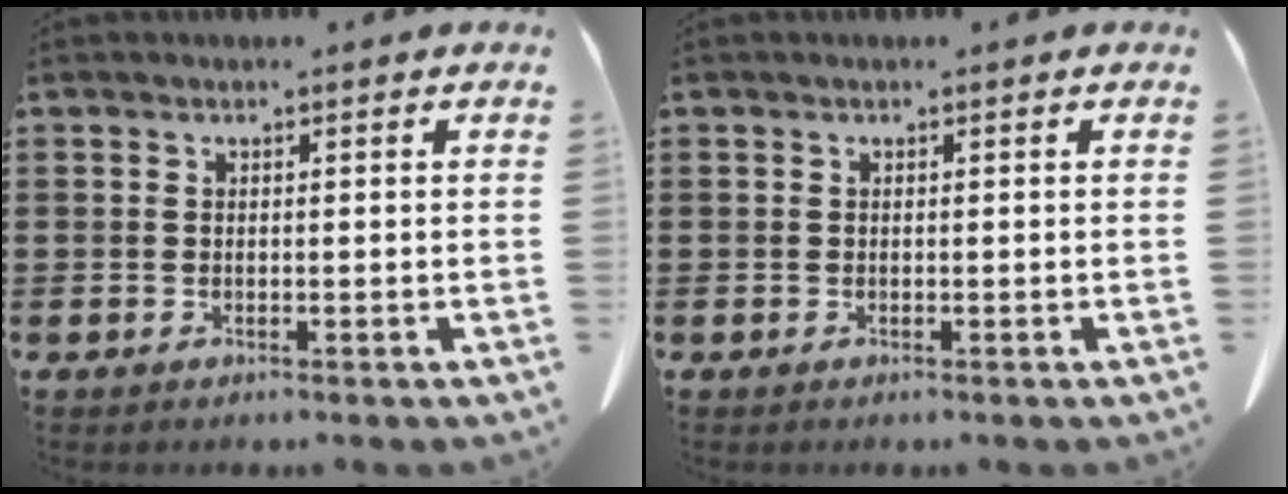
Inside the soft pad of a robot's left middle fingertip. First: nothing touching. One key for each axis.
{"total": 0.0}